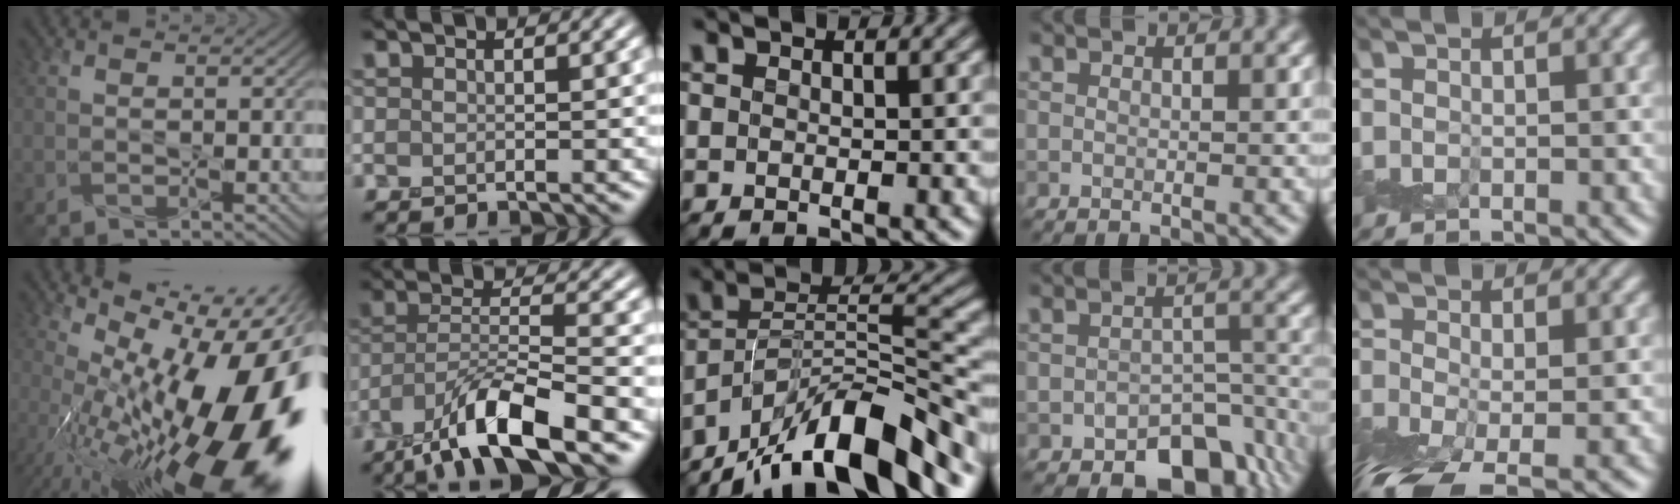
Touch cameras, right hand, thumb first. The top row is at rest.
{"thumb": {"total": 21.4, "force": [-2.9, 9.3, 19.1], "torque": [-0.274, -0.024, -0.053]}, "index": {"total": 8.7, "force": [-5.8, 1.8, 6.2], "torque": [-0.109, 0.002, -0.111]}, "middle": {"total": 12.9, "force": [-9.9, 3.2, 7.6], "torque": [-0.118, 0.025, -0.180]}, "ring": {"total": 7.9, "force": [-4.8, 4.6, 4.3], "torque": [-0.039, -0.019, -0.067]}, "little": {"total": 7.2, "force": [-4.4, 2.6, 5.1], "torque": [-0.115, -0.029, -0.088]}}